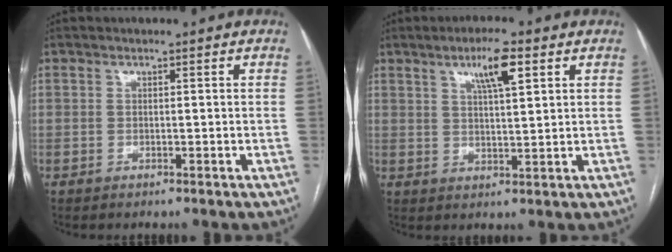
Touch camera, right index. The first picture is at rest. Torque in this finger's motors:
{"motor_torque": [0.59, 0.54, 0.13, 0.09]}